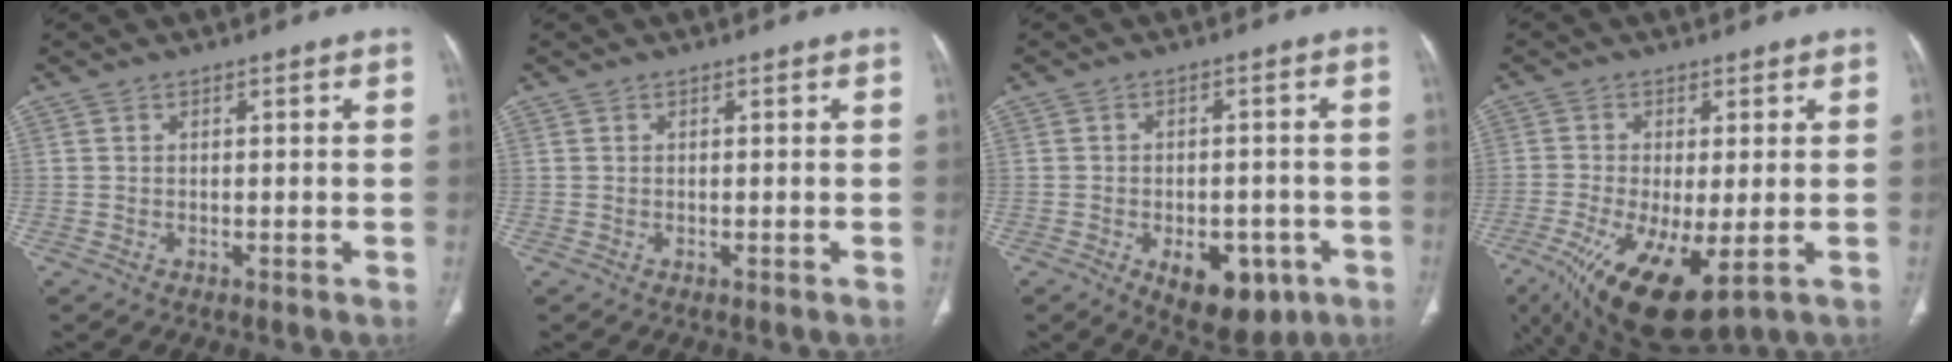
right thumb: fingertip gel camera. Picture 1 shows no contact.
{"total": 0.0}
{"total": 10.8, "force": [-4.6, 6.4, 7.5], "torque": [-0.075, 0.013, -0.050]}
{"total": 14.6, "force": [-5.5, 5.1, 12.5], "torque": [-0.249, -0.023, -0.079]}